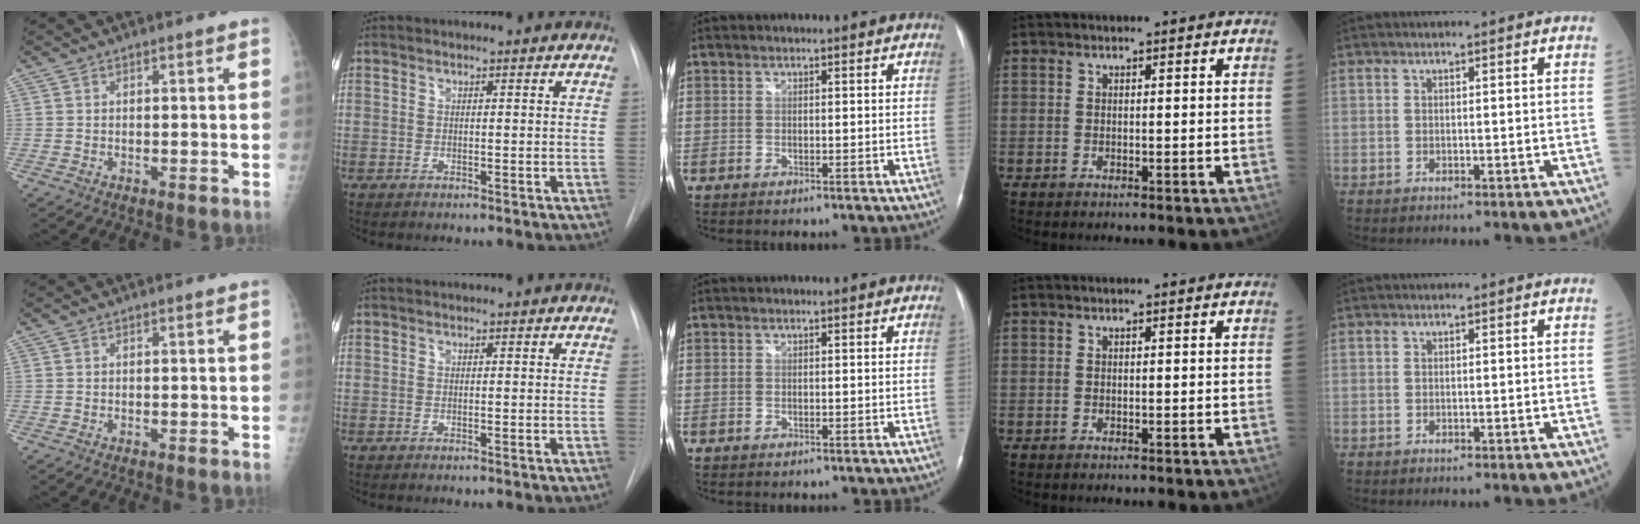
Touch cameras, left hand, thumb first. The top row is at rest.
{}